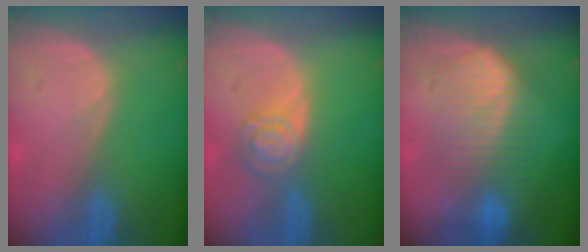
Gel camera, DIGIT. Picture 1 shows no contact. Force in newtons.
{"total": 5.2, "press": 4.6, "slide": 2.5}
{"total": 7.5, "press": 7.5, "slide": 0.2}